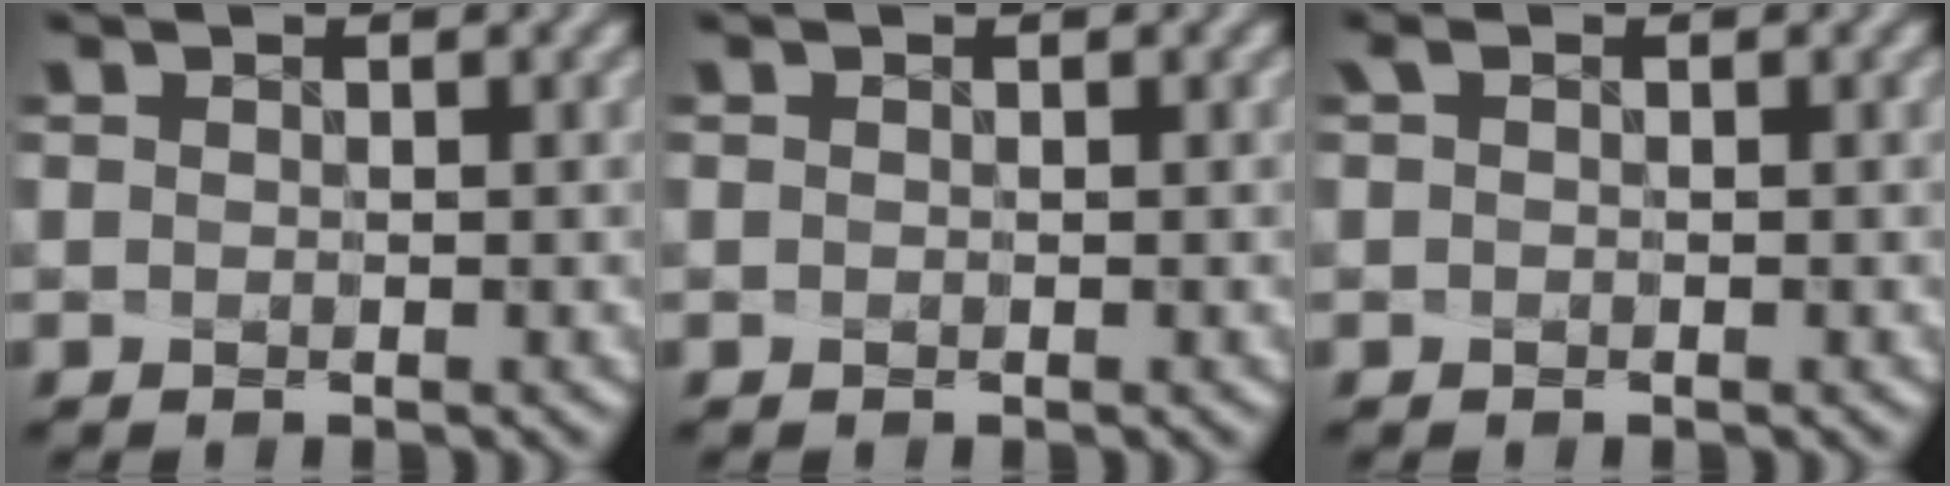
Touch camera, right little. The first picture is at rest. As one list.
[{"total": 0.0}, {"total": 0.6, "force": [-0.5, -0.3, -0.1], "torque": [0.001, -0.012, 0.007]}]